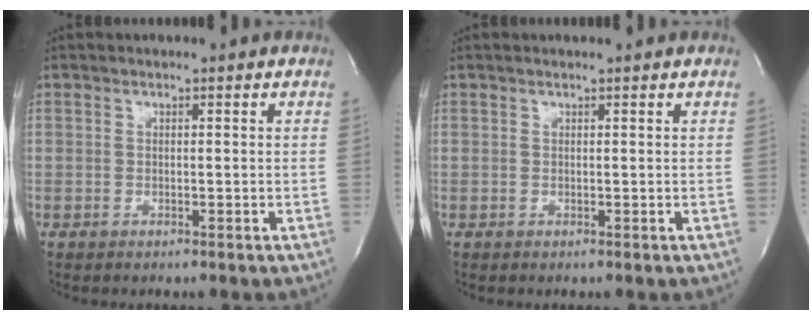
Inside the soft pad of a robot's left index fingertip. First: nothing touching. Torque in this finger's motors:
{"motor_torque": [0.19, -0.01, -0.01, 0.00]}